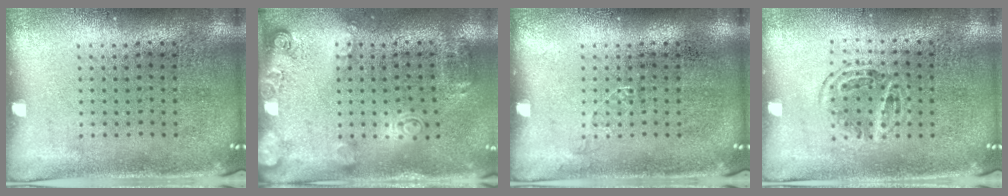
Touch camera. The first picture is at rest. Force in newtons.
{"total": 1.9, "press": 1.3, "slide": 1.4}
{"total": 0.6, "press": 0.6, "slide": 0.1}
{"total": 1.0, "press": 0.9, "slide": 0.4}